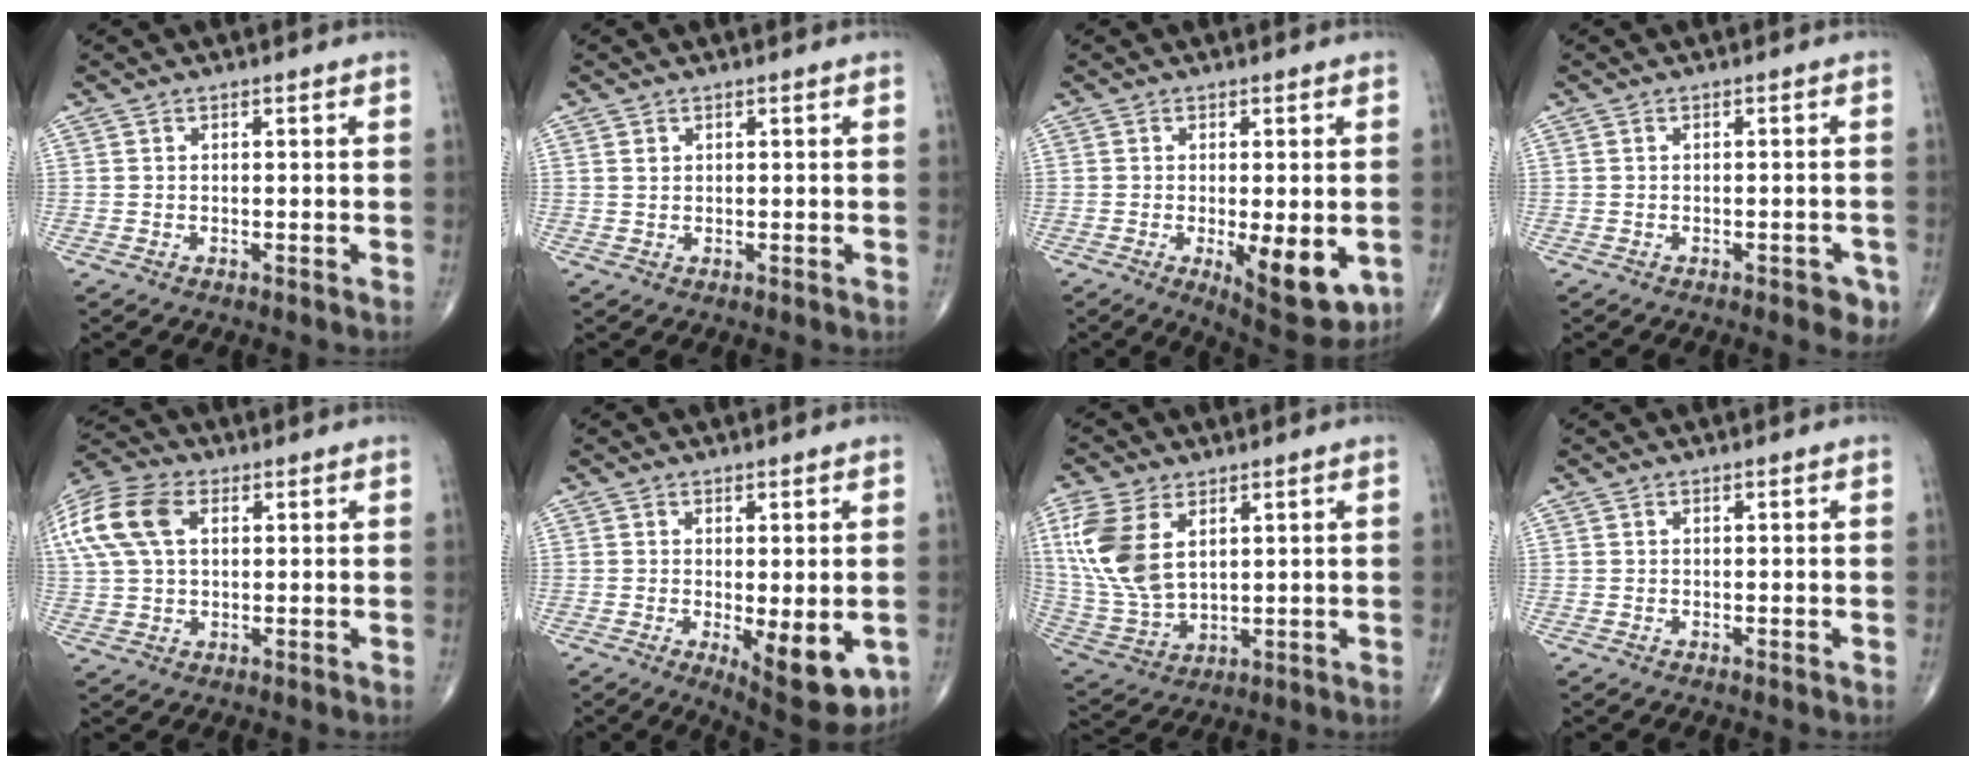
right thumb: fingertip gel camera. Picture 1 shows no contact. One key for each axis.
{"total": 1.1, "fx": 0.5, "fy": 0.8, "fz": 0.4, "tx": -0.002, "ty": -0.001, "tz": 0.010}
{"total": 11.3, "fx": -2.8, "fy": 4.0, "fz": 10.2, "tx": -0.130, "ty": -0.023, "tz": -0.030}
{"total": 3.5, "fx": -1.9, "fy": 1.5, "fz": 2.5, "tx": -0.015, "ty": 0.005, "tz": -0.021}
{"total": 17.0, "fx": 5.4, "fy": 10.8, "fz": 11.9, "tx": -0.294, "ty": 0.033, "tz": 0.099}
{"total": 10.4, "fx": -2.8, "fy": 3.8, "fz": 9.3, "tx": -0.111, "ty": -0.022, "tz": -0.029}
{"total": 14.2, "fx": 4.8, "fy": 8.4, "fz": 10.4, "tx": -0.227, "ty": -0.014, "tz": 0.108}
{"total": 0.0}